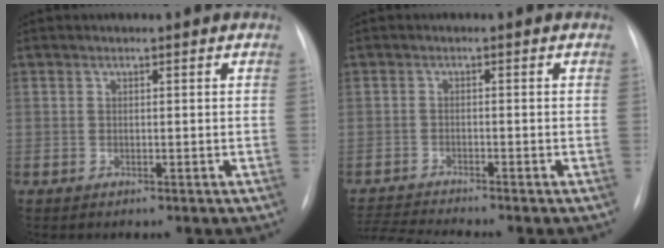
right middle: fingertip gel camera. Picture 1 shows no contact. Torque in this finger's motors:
{"motor_torque": [-0.09, 0.08, -0.02, 0.00]}